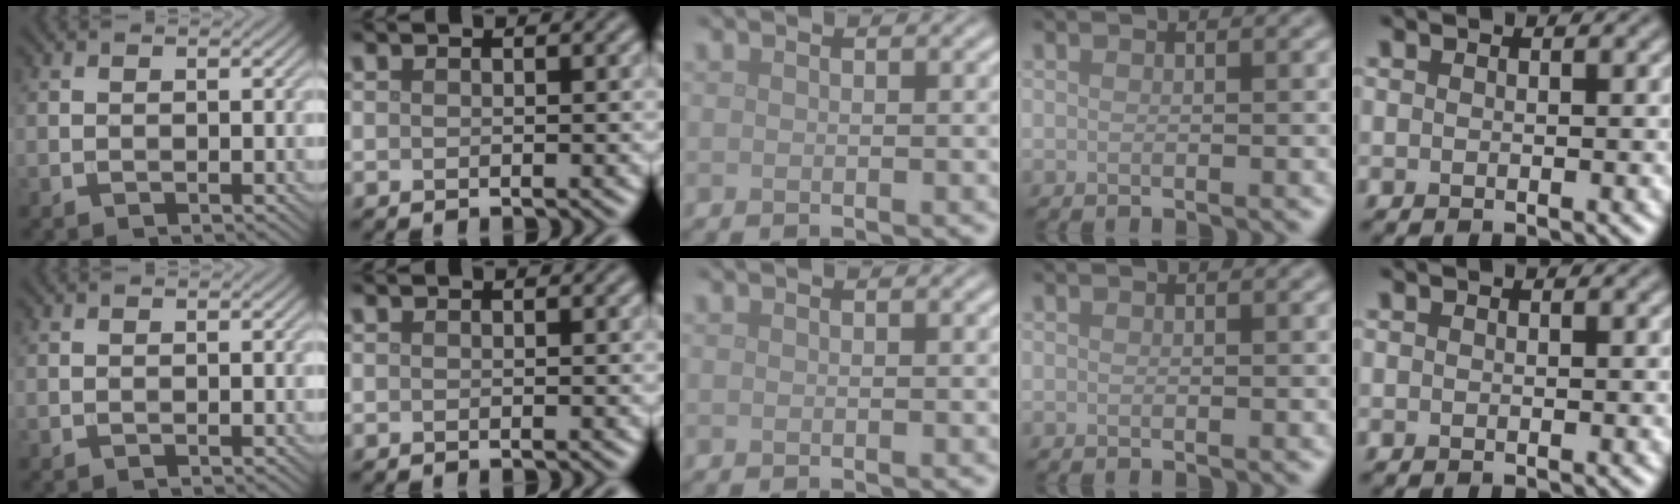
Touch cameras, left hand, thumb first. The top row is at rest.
{}